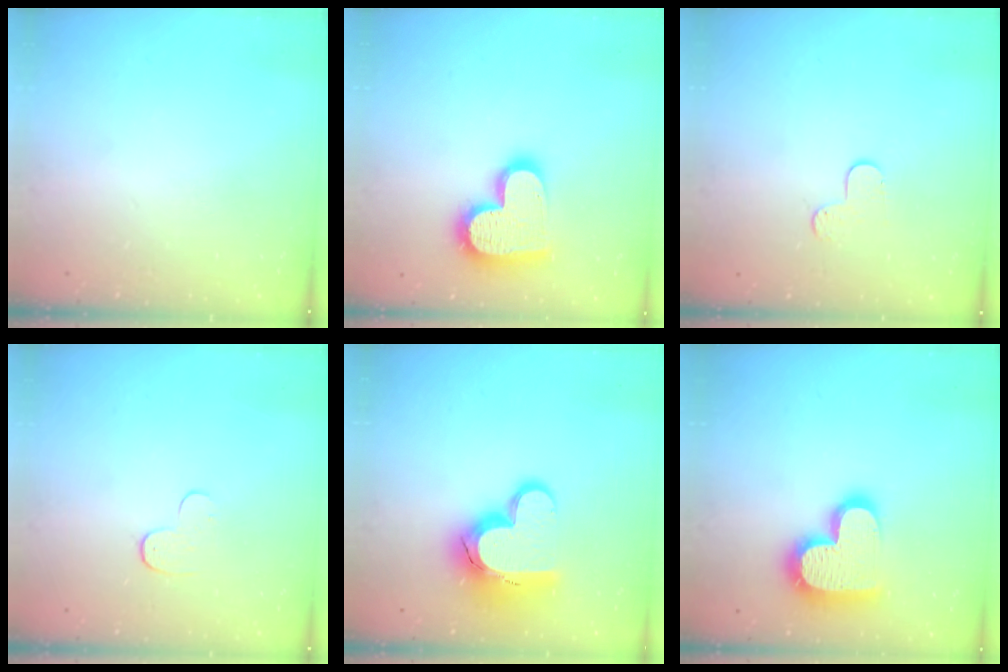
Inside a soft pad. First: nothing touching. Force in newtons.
{"total": 17.4, "press": 17.3, "slide": 1.3}
{"total": 3.8, "press": 3.8, "slide": 0.3}
{"total": 3.9, "press": 3.8, "slide": 0.4}
{"total": 15.6, "press": 15.5, "slide": 1.3}
{"total": 17.7, "press": 17.6, "slide": 1.3}